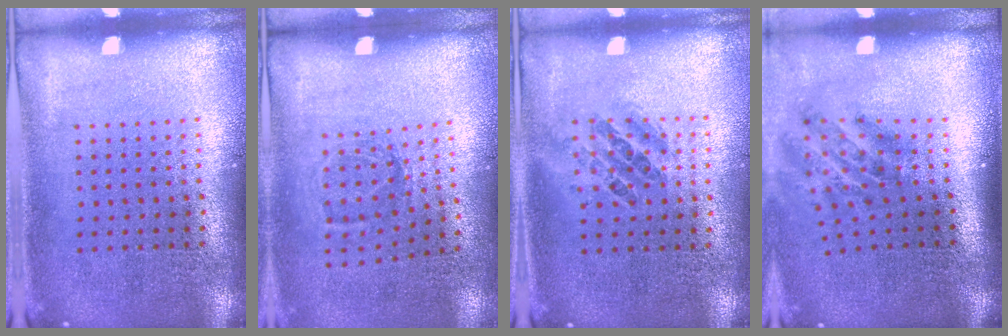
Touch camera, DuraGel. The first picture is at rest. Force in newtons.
{"total": 1.2, "press": 0.8, "slide": 0.8}
{"total": 0.8, "press": 0.7, "slide": 0.4}
{"total": 1.9, "press": 1.2, "slide": 1.5}